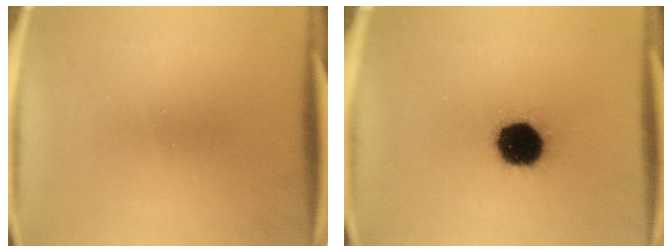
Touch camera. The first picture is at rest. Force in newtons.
{"total": 14.0}